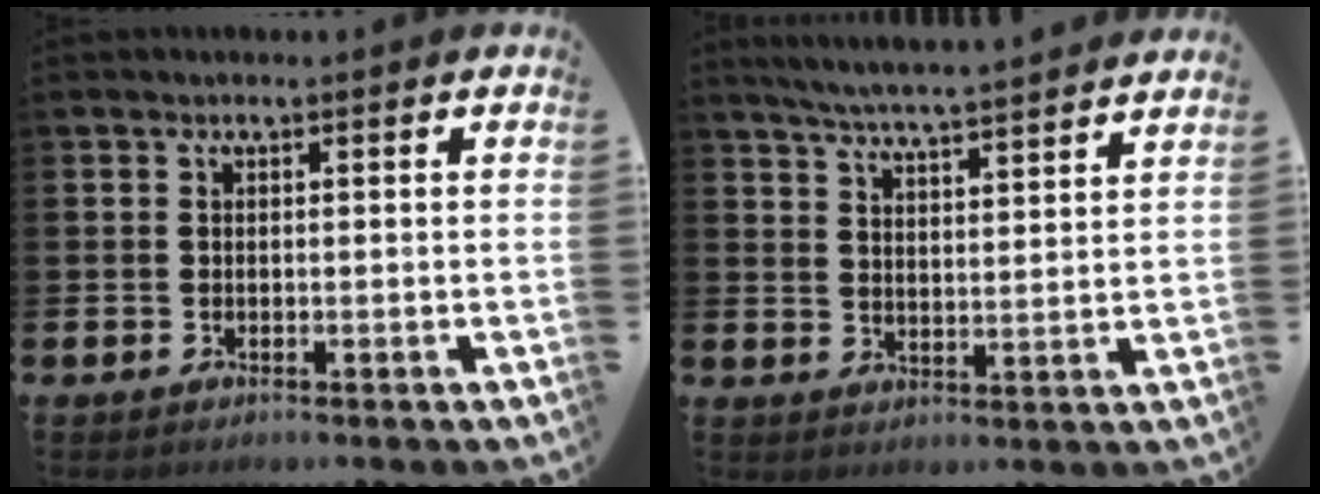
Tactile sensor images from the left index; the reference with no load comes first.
{"total": 5.9, "force": [5.8, -0.5, 1.2], "torque": [-0.043, -0.039, 0.102]}